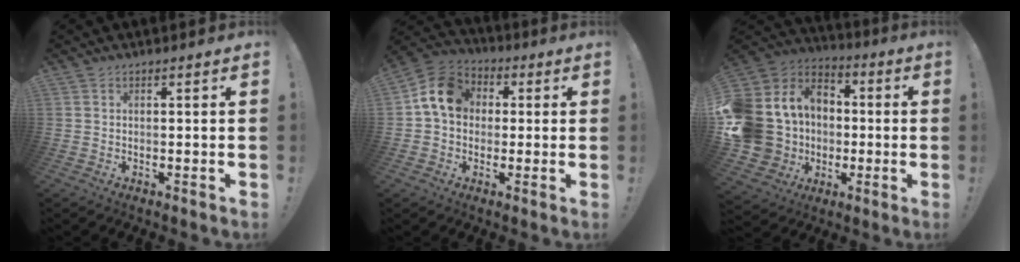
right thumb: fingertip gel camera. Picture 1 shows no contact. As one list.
[{"total": 12.4, "force": [2.3, 10.1, 6.8], "torque": [-0.093, 0.013, 0.052]}, {"total": 18.6, "force": [-1.9, 16.6, 8.2], "torque": [-0.171, 0.010, 0.011]}]